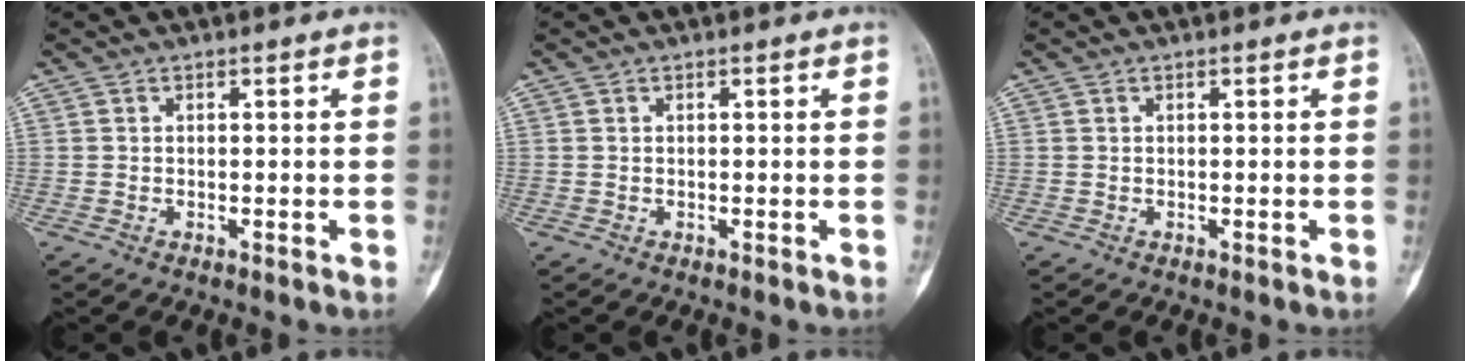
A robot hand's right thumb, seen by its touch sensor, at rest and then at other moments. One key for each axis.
{"total": 0.0}
{"total": 0.0}